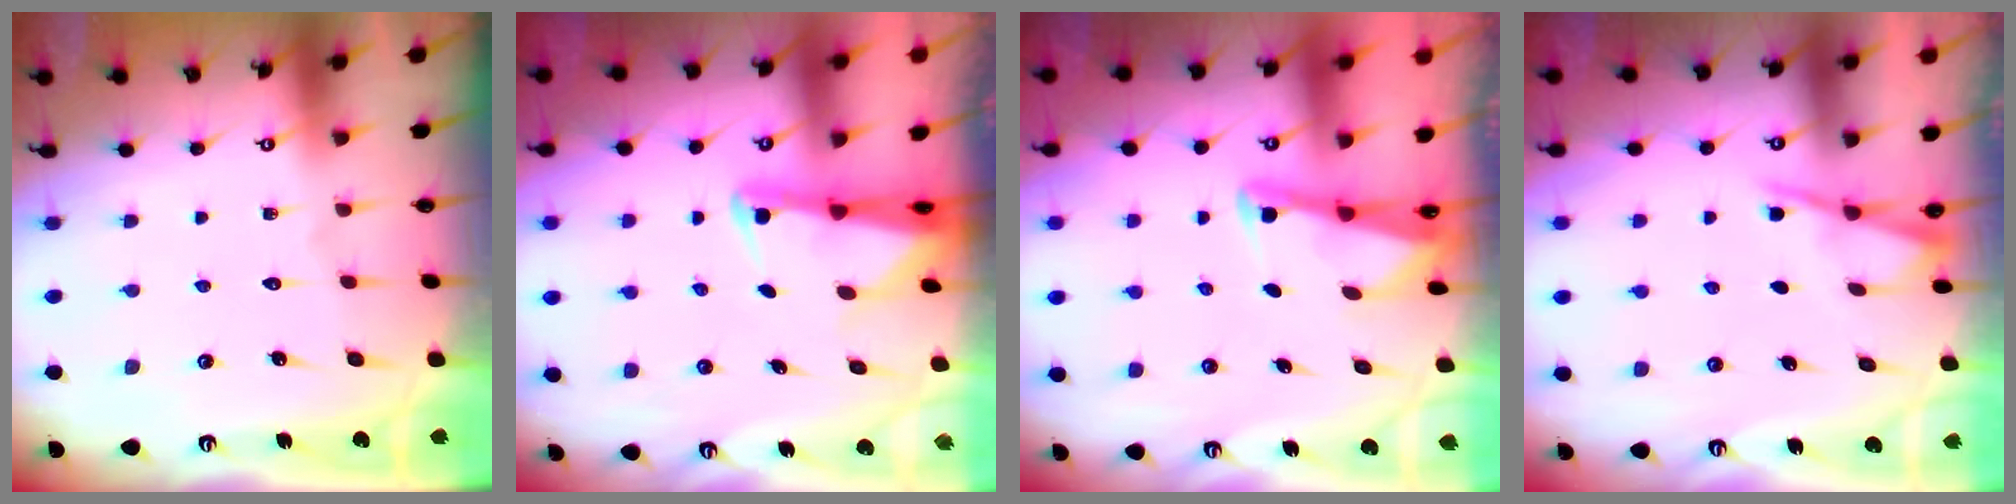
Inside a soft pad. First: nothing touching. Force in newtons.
{"total": 2.6, "press": 2.6, "slide": 0.5}
{"total": 2.5, "press": 2.5, "slide": 0.1}
{"total": 2.3, "press": 2.2, "slide": 0.4}